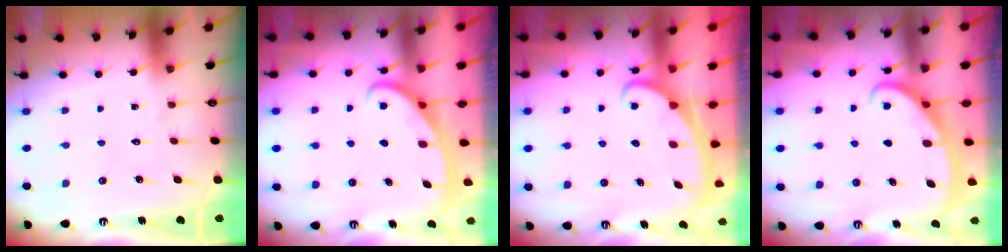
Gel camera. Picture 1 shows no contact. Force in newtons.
{"total": 3.0, "press": 3.0, "slide": 0.4}
{"total": 2.3, "press": 2.3, "slide": 0.3}
{"total": 2.7, "press": 2.7, "slide": 0.3}